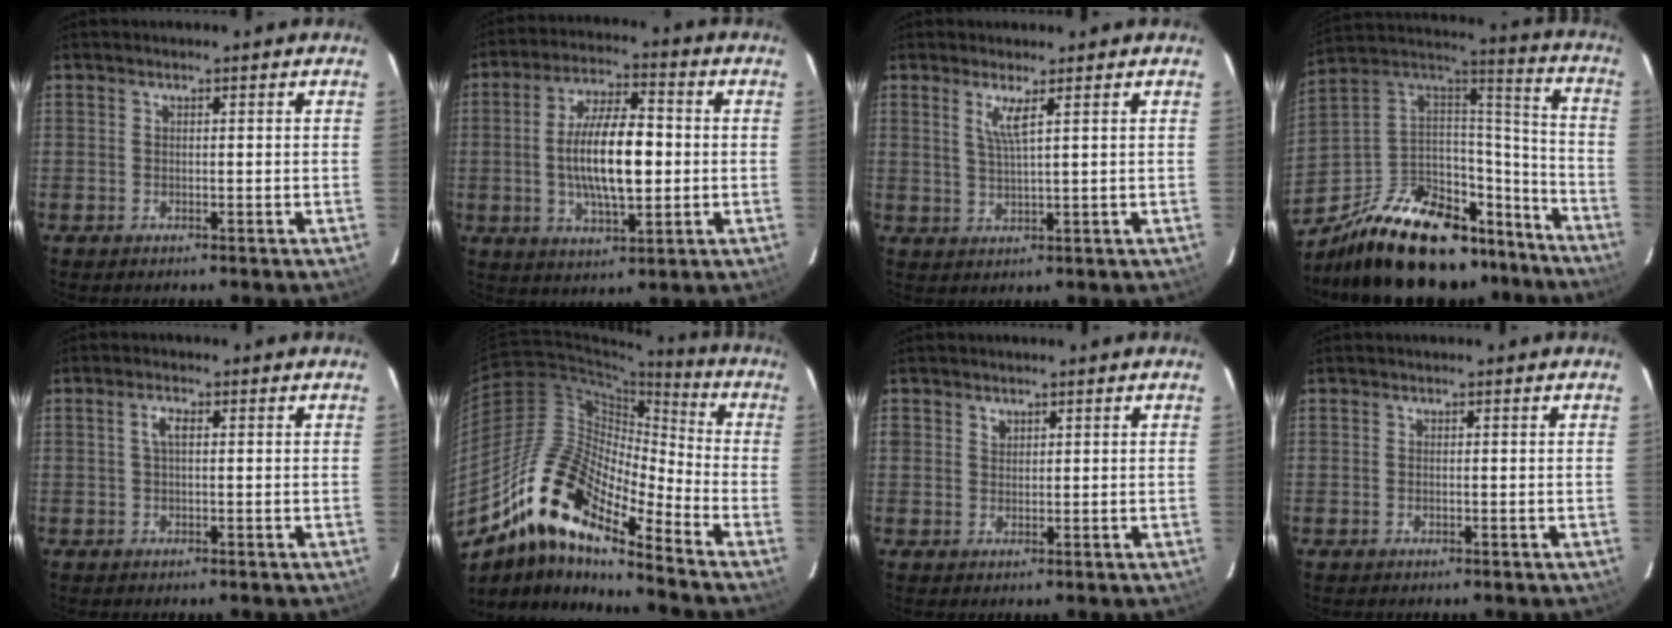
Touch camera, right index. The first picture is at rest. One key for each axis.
{"total": 13.5, "fx": -0.7, "fy": 5.1, "fz": 12.5, "tx": -0.232, "ty": 0.002, "tz": -0.010}
{"total": 3.3, "fx": 1.7, "fy": -0.3, "fz": 2.9, "tx": -0.059, "ty": -0.007, "tz": 0.033}
{"total": 30.0, "fx": -21.8, "fy": 13.6, "fz": 15.4, "tx": -0.269, "ty": 0.037, "tz": -0.313}
{"total": 2.3, "fx": 0.5, "fy": 0.8, "fz": 2.1, "tx": -0.043, "ty": 0.007, "tz": 0.008}
{"total": 17.4, "fx": -12.2, "fy": 4.7, "fz": 11.5, "tx": -0.196, "ty": -0.005, "tz": -0.248}
{"total": 1.8, "fx": 1.0, "fy": 1.5, "fz": 0.4, "tx": -0.003, "ty": 0.005, "tz": 0.017}
{"total": 0.5, "fx": 0.0, "fy": 0.3, "fz": 0.4, "tx": -0.008, "ty": 0.000, "tz": -0.001}